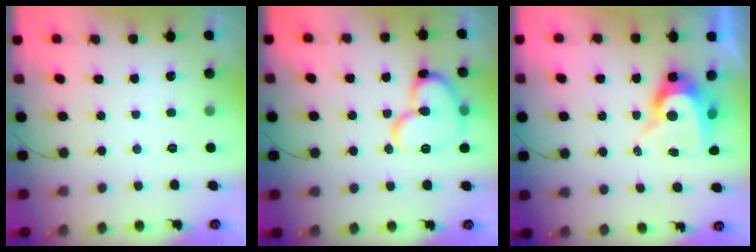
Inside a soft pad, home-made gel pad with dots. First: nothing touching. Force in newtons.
{"total": 15.8, "press": 15.7, "slide": 1.4}
{"total": 9.7, "press": 9.7, "slide": 0.6}